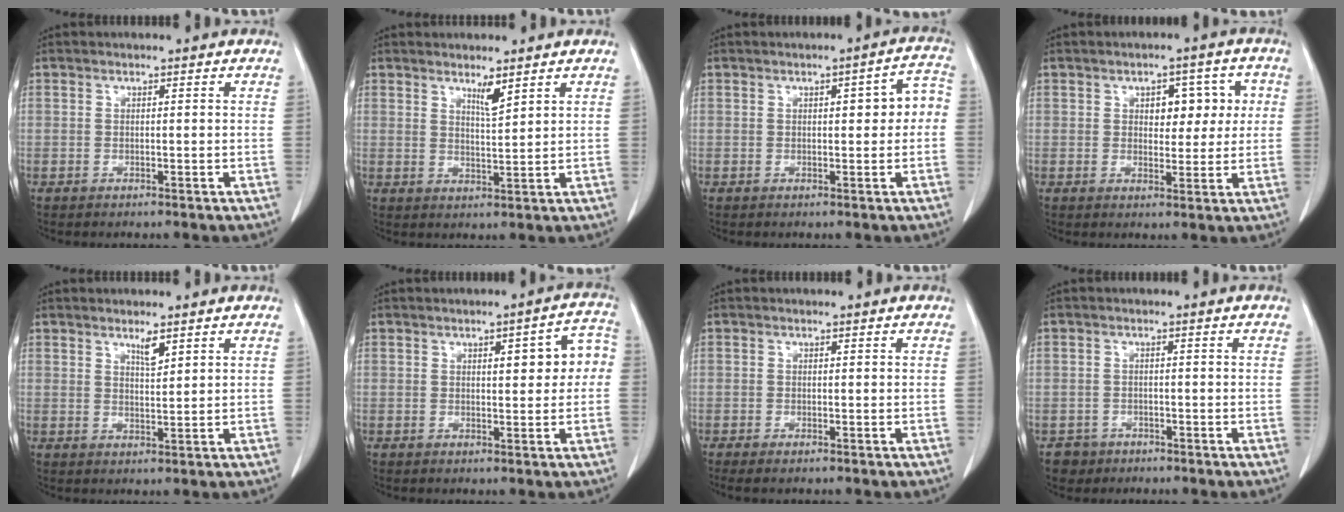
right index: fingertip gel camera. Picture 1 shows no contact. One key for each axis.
{"total": 2.9, "fx": 2.1, "fy": 0.1, "fz": 1.9, "tx": -0.041, "ty": -0.011, "tz": 0.040}
{"total": 5.1, "fx": 0.3, "fy": 1.5, "fz": 4.8, "tx": -0.058, "ty": 0.024, "tz": 0.001}
{"total": 6.0, "fx": 1.4, "fy": 3.5, "fz": 4.6, "tx": -0.051, "ty": 0.021, "tz": 0.022}
{"total": 2.5, "fx": 1.7, "fy": 0.4, "fz": 1.7, "tx": -0.035, "ty": -0.004, "tz": 0.032}
{"total": 6.2, "fx": 0.9, "fy": 2.0, "fz": 5.8, "tx": -0.070, "ty": 0.024, "tz": 0.010}
{"total": 1.8, "fx": -1.4, "fy": 0.4, "fz": 1.1, "tx": -0.017, "ty": -0.006, "tz": -0.020}
{"total": 2.9, "fx": -1.6, "fy": 2.4, "fz": -0.4, "tx": 0.003, "ty": 0.011, "tz": -0.028}